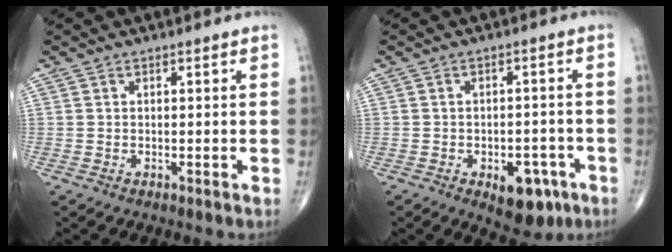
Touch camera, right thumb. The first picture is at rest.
{"total": 8.4, "force": [-4.1, 4.6, 5.8], "torque": [-0.050, 0.020, -0.046]}